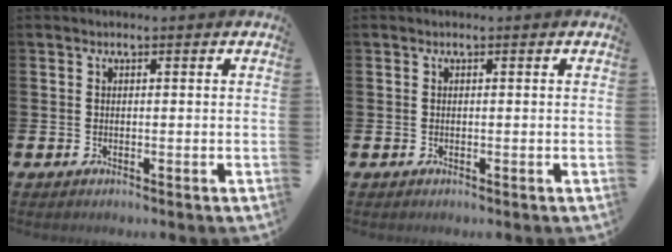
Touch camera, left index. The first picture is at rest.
{"total": 0.0}